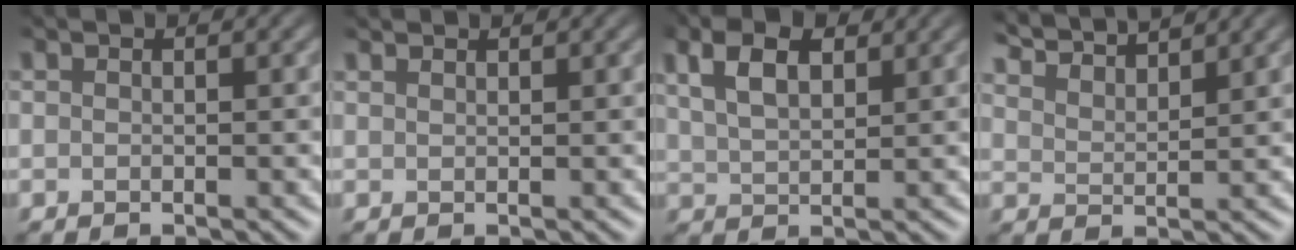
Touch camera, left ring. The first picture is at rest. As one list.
[{"total": 0.6, "force": [0.6, -0.1, -0.1], "torque": [0.000, 0.000, 0.015]}, {"total": 4.2, "force": [2.2, 2.1, 3.0], "torque": [-0.065, 0.007, 0.041]}, {"total": 5.9, "force": [5.6, 0.8, 1.9], "torque": [-0.027, 0.014, 0.080]}]